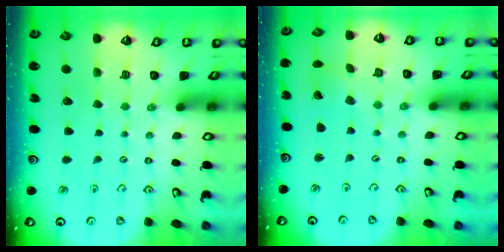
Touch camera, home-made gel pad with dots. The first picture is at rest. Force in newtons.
{"total": 0.8, "press": 0.8, "slide": 0.1}